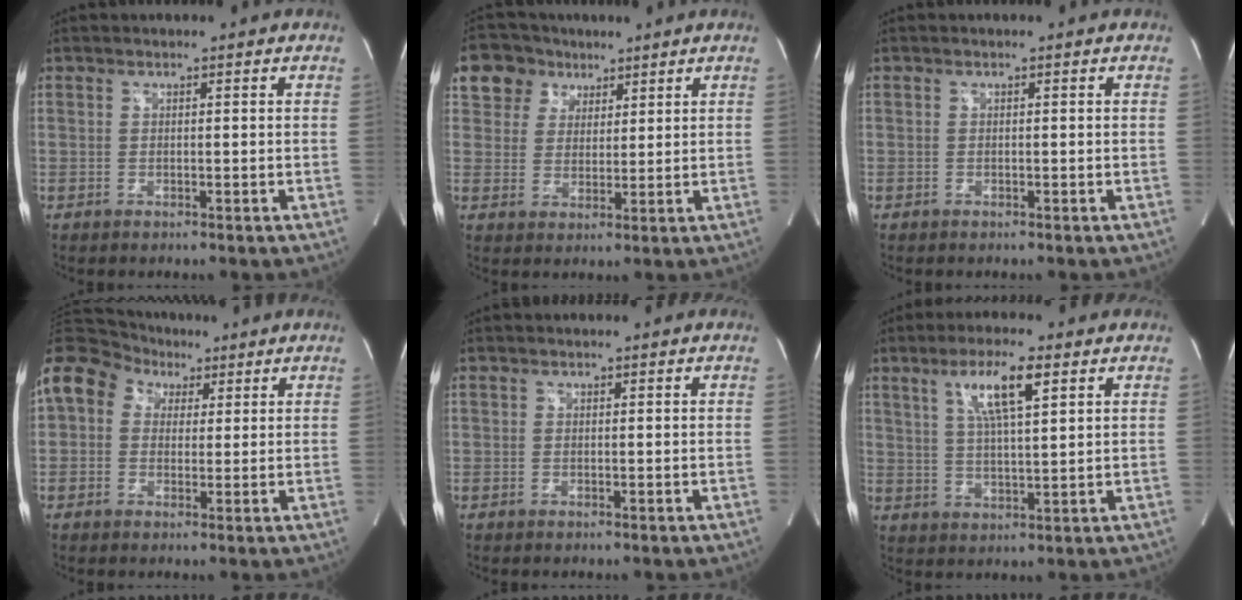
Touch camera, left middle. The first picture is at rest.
{"total": 7.6, "force": [4.3, 6.1, 1.1], "torque": [-0.020, 0.018, 0.081]}
{"total": 0.0}
{"total": 10.5, "force": [4.0, 8.5, 4.8], "torque": [-0.104, 0.053, 0.068]}
{"total": 0.0}
{"total": 8.3, "force": [3.9, 1.0, 7.2], "torque": [-0.138, 0.002, 0.070]}